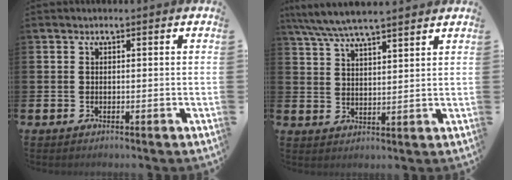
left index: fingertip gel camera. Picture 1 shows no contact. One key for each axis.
{"total": 6.4, "fx": 5.9, "fy": 0.6, "fz": 2.2, "tx": -0.062, "ty": -0.021, "tz": 0.107}